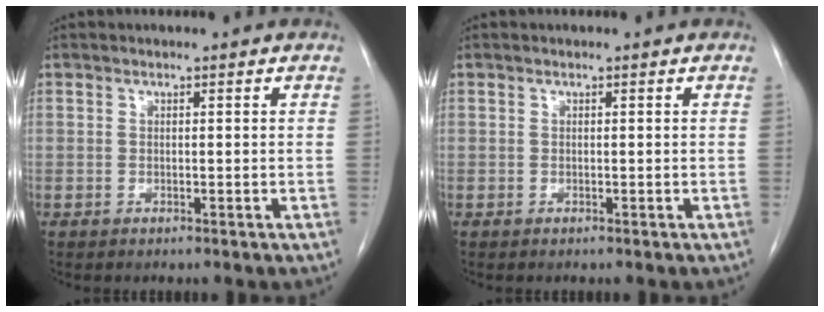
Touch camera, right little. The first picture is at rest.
{"total": 0.0}